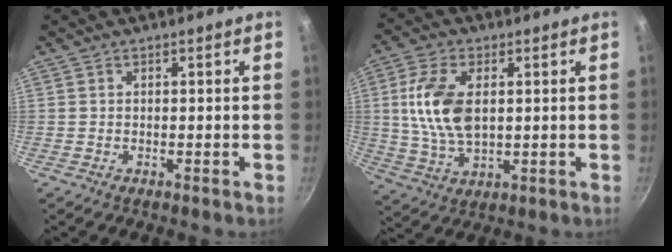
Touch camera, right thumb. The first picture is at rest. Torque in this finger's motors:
{"motor_torque": [-0.95, 1.30, 1.09, 0.64, 0.19]}